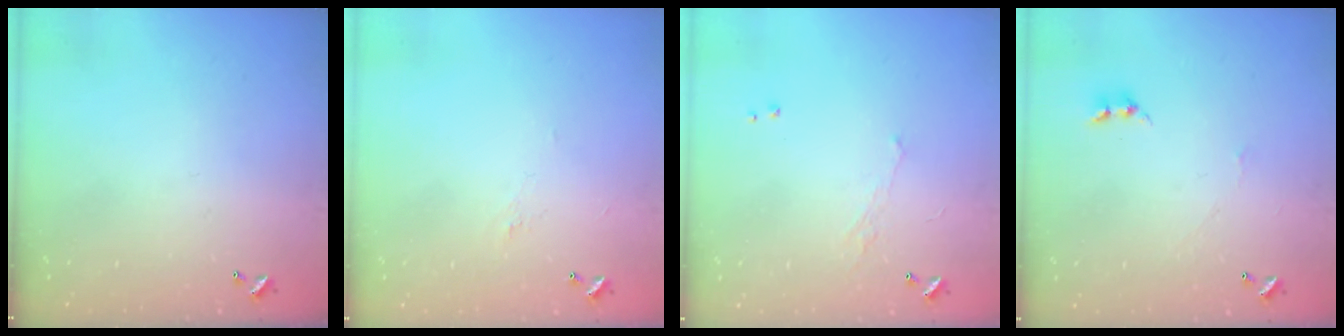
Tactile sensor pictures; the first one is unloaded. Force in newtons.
{"total": 1.6, "press": 1.5, "slide": 0.5}
{"total": 0.7, "press": 0.0, "slide": 0.7}
{"total": 0.9, "press": 0.8, "slide": 0.4}